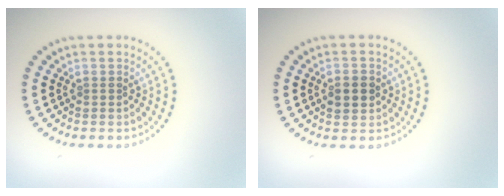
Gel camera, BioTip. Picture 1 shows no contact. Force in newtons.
{"total": 2.1, "press": 2.1, "slide": 0.2}